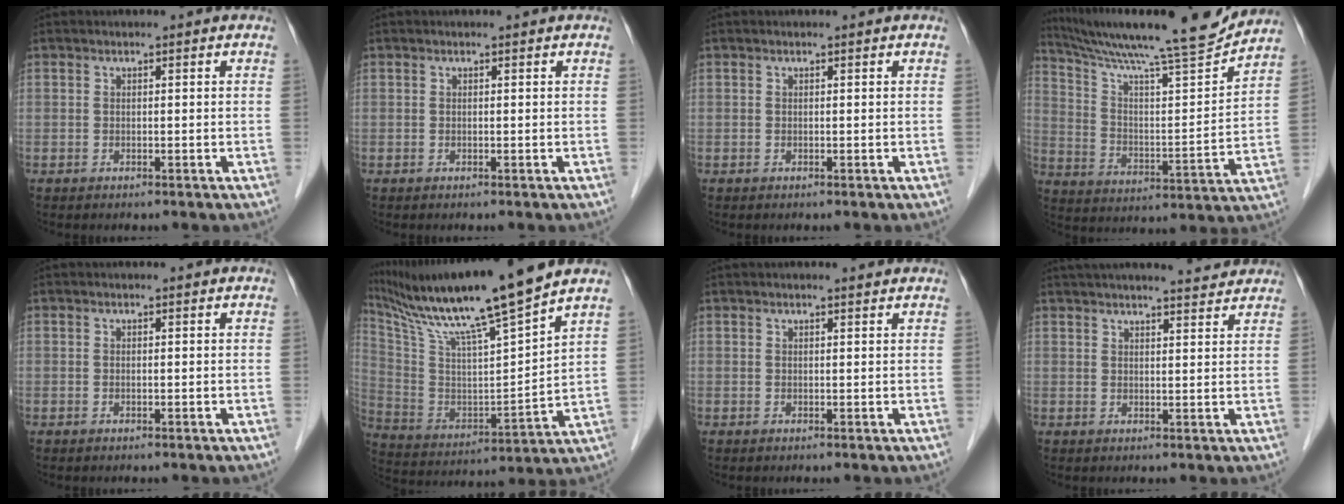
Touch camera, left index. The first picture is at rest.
{"total": 0.0}
{"total": 0.0}
{"total": 19.5, "force": [17.8, -0.4, 8.0], "torque": [-0.140, -0.025, 0.278]}
{"total": 0.0}
{"total": 19.1, "force": [15.3, -0.9, 11.4], "torque": [-0.207, -0.004, 0.271]}
{"total": 1.8, "force": [1.7, 0.0, 0.7], "torque": [-0.012, 0.011, 0.025]}
{"total": 11.2, "force": [10.3, 1.0, 4.3], "torque": [-0.067, 0.016, 0.135]}